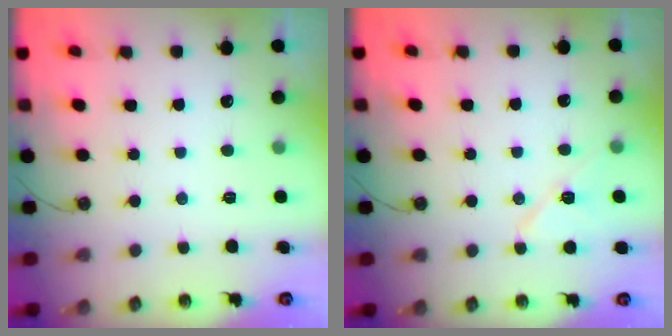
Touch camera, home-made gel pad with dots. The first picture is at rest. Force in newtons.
{"total": 8.8, "press": 8.7, "slide": 1.7}